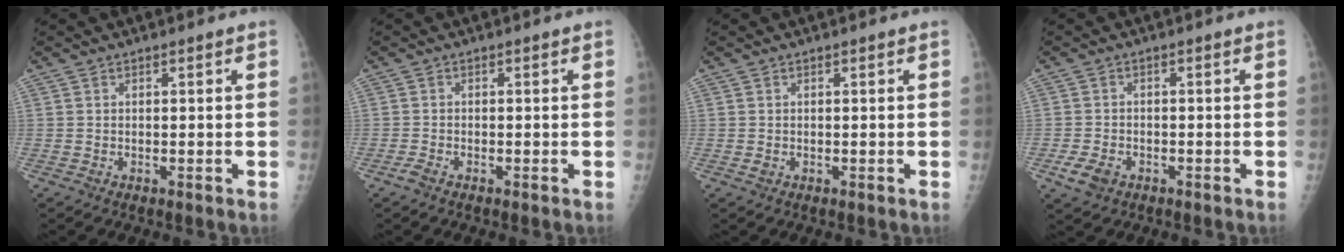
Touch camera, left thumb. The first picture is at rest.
{"total": 1.3, "force": [-1.1, 0.4, 0.7], "torque": [-0.020, -0.001, -0.024]}
{"total": 0.8, "force": [-0.1, 0.6, 0.5], "torque": [-0.004, 0.000, 0.001]}
{"total": 3.9, "force": [-2.0, 2.7, 2.1], "torque": [-0.040, 0.005, -0.031]}